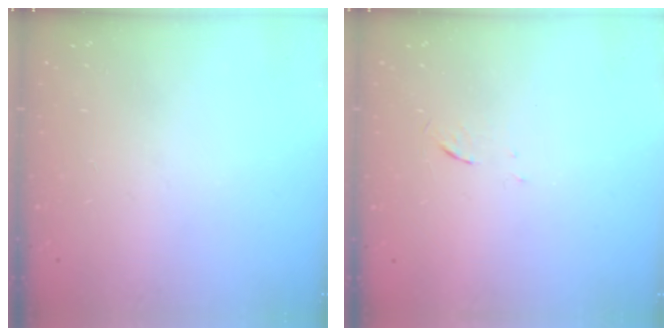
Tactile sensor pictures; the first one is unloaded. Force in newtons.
{"total": 3.1, "press": 2.8, "slide": 1.2}